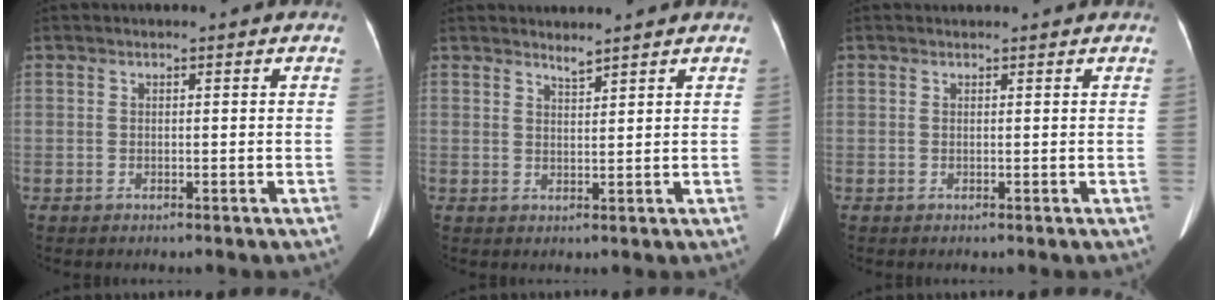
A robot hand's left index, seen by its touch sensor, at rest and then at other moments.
{"total": 1.8, "force": [1.8, -0.2, 0.3], "torque": [-0.009, -0.001, 0.034]}
{"total": 2.5, "force": [2.4, 0.3, 0.3], "torque": [-0.011, 0.018, 0.030]}